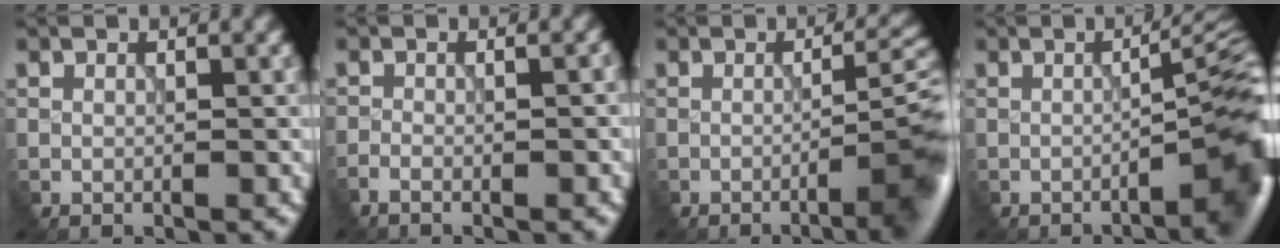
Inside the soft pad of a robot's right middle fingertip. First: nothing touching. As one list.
[{"total": 2.0, "force": [-0.9, 0.6, 1.7], "torque": [-0.003, 0.013, -0.017]}, {"total": 6.7, "force": [-2.2, 1.3, 6.2], "torque": [-0.078, 0.002, -0.025]}, {"total": 9.1, "force": [-2.2, 2.1, 8.6], "torque": [-0.089, 0.000, -0.025]}]